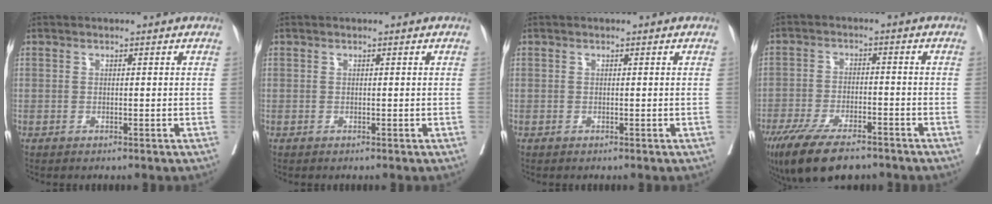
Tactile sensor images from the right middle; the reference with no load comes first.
{"total": 0.0}
{"total": 0.0}
{"total": 13.1, "force": [-9.8, 3.9, 7.9], "torque": [-0.150, -0.027, -0.161]}